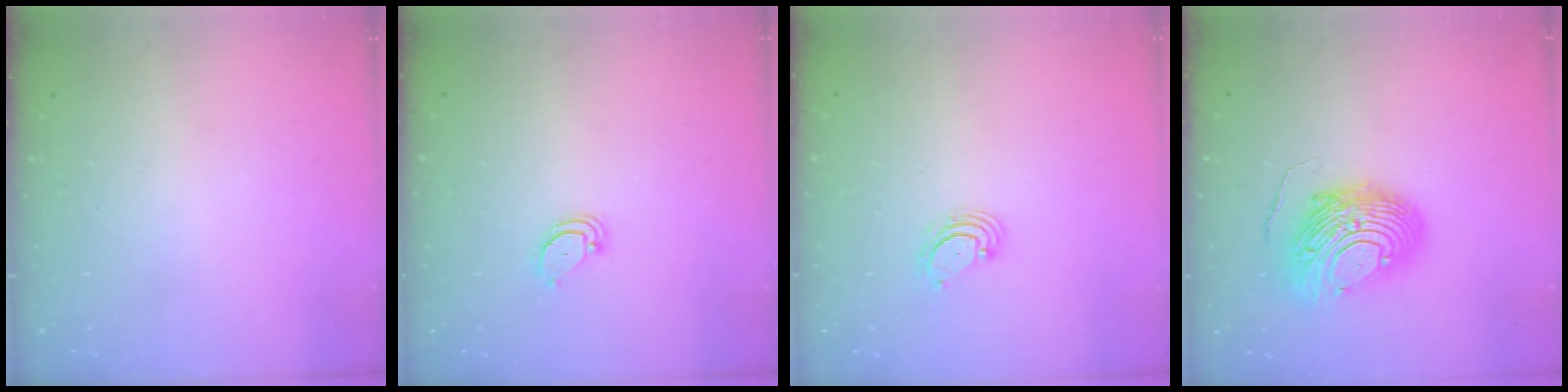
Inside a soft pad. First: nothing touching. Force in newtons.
{"total": 2.1, "press": 2.1, "slide": 0.1}
{"total": 3.8, "press": 3.8, "slide": 0.5}
{"total": 15.1, "press": 15.1, "slide": 1.6}